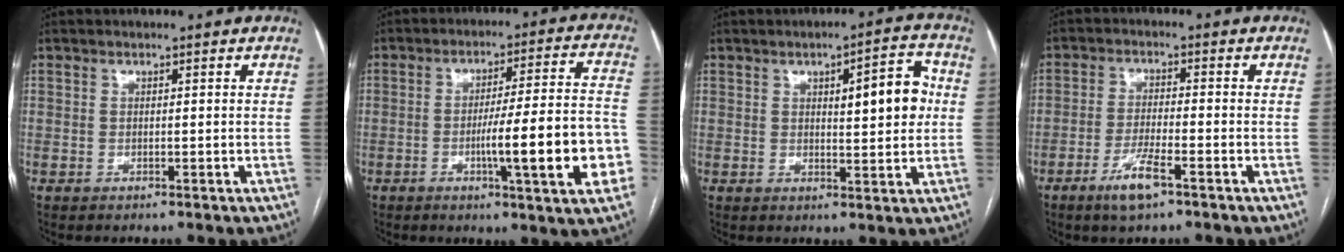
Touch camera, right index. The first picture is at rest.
{"total": 16.1, "force": [-4.5, 0.7, 15.4], "torque": [-0.192, 0.009, -0.061]}
{"total": 8.1, "force": [1.4, 1.9, 7.7], "torque": [-0.104, 0.014, 0.019]}
{"total": 5.6, "force": [-3.4, 0.7, 4.4], "torque": [-0.089, -0.007, -0.064]}